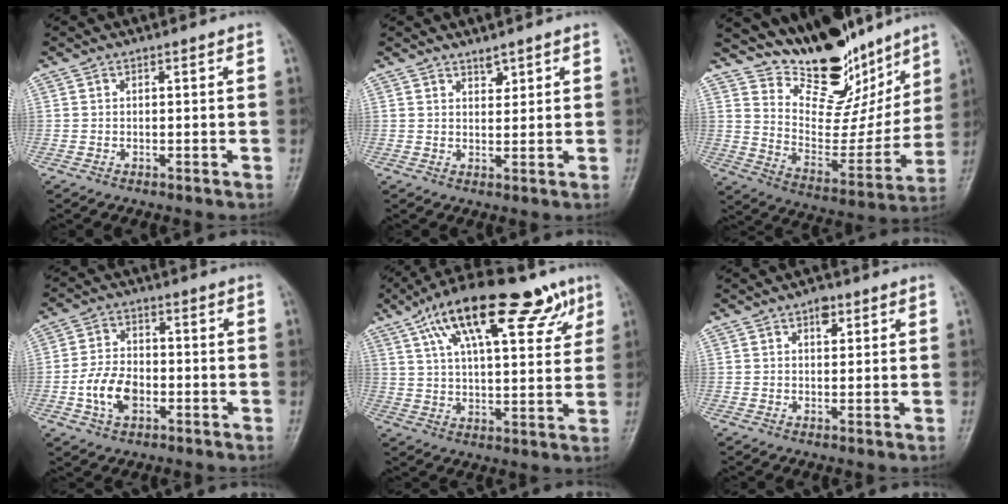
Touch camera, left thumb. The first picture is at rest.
{"total": 2.1, "force": [1.7, 0.9, 0.9], "torque": [-0.004, -0.014, 0.029]}
{"total": 19.4, "force": [15.4, 8.1, 8.4], "torque": [-0.062, -0.099, 0.255]}
{"total": 8.1, "force": [-2.2, 5.4, 5.6], "torque": [-0.097, 0.013, -0.046]}
{"total": 22.3, "force": [11.9, 8.9, 16.6], "torque": [-0.243, -0.003, 0.188]}
{"total": 2.8, "force": [1.5, 1.6, 1.7], "torque": [-0.014, -0.004, 0.019]}